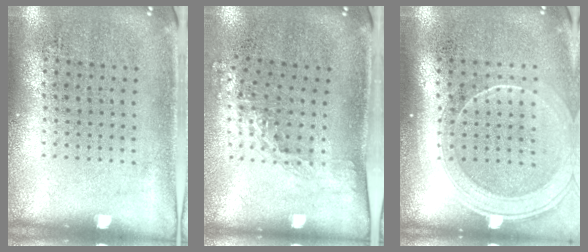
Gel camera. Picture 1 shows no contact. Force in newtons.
{"total": 1.4, "press": 1.1, "slide": 0.9}
{"total": 1.9, "press": 1.7, "slide": 0.9}